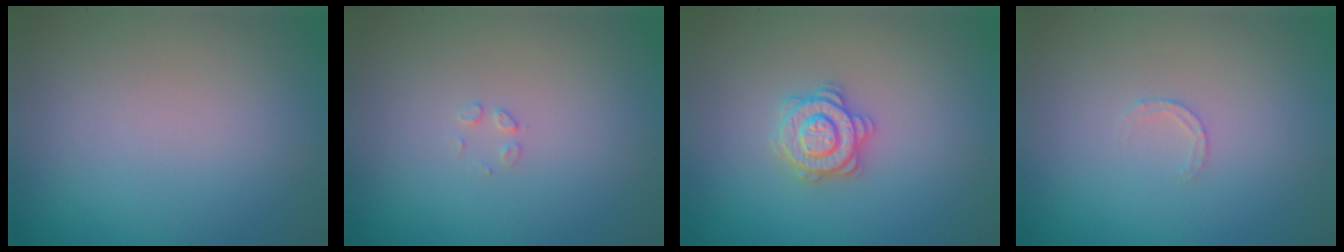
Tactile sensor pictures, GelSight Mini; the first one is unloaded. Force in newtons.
{"total": 0.8, "press": 0.8, "slide": 0.0}
{"total": 2.8, "press": 2.8, "slide": 0.4}
{"total": 0.9, "press": 0.9, "slide": 0.2}